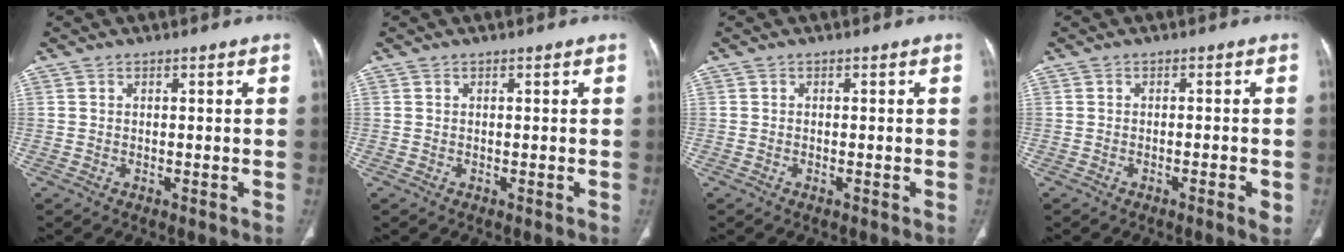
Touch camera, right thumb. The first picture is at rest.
{"total": 0.0}
{"total": 0.5, "force": [-0.3, 0.2, 0.4], "torque": [-0.010, 0.002, -0.005]}
{"total": 2.6, "force": [-1.0, 0.5, 2.3], "torque": [-0.042, -0.001, -0.014]}